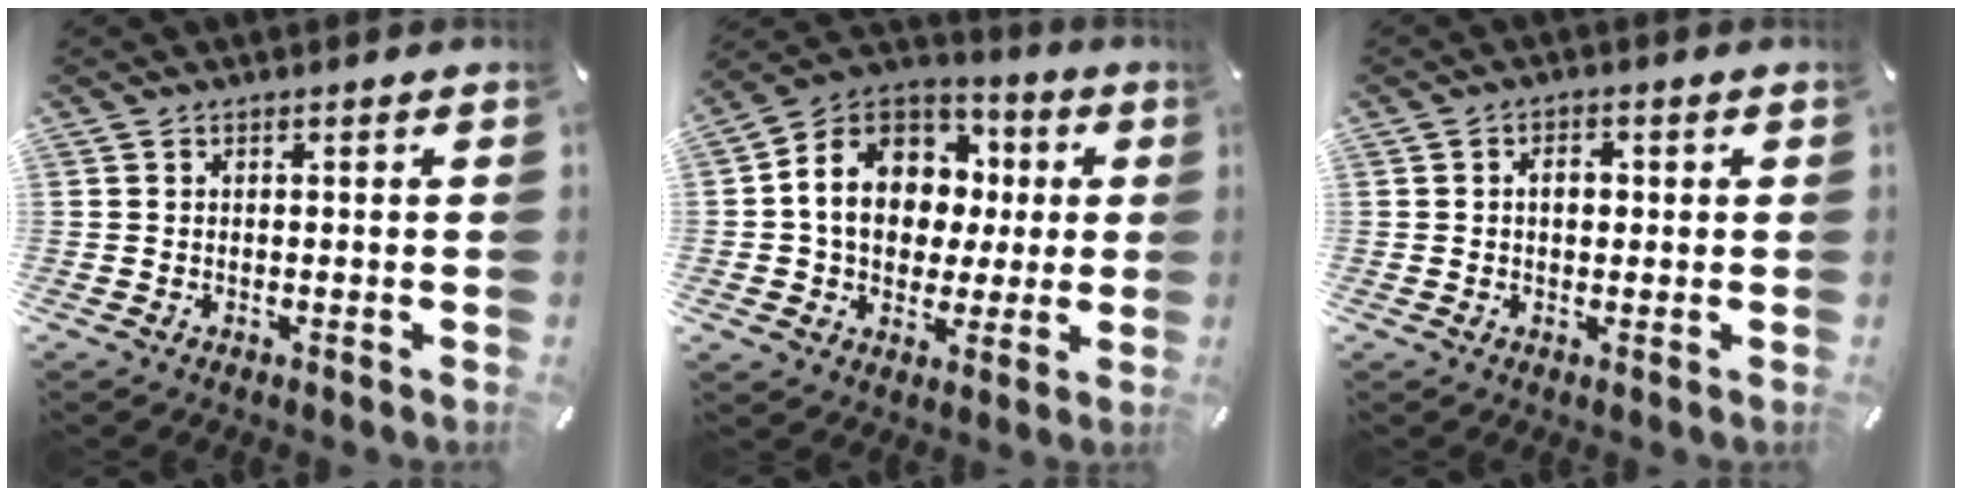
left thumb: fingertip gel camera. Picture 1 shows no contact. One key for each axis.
{"total": 14.2, "fx": 1.3, "fy": 12.0, "fz": 7.5, "tx": -0.156, "ty": 0.003, "tz": 0.029}
{"total": 3.4, "fx": 0.4, "fy": 2.2, "fz": 2.6, "tx": -0.038, "ty": 0.002, "tz": 0.000}